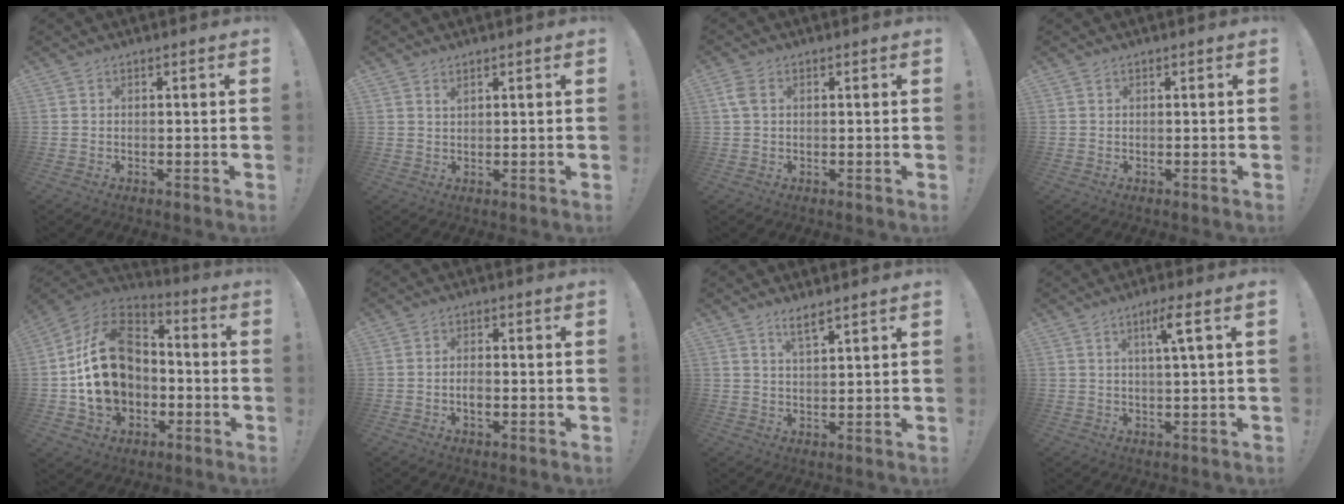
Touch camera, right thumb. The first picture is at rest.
{"total": 1.2, "force": [1.0, 0.4, 0.3], "torque": [-0.001, -0.004, 0.020]}
{"total": 2.9, "force": [1.0, 1.6, 2.2], "torque": [-0.048, 0.005, 0.019]}
{"total": 0.0}
{"total": 22.1, "force": [-0.1, 16.8, 14.3], "torque": [-0.244, 0.026, 0.015]}
{"total": 2.4, "force": [-0.9, 1.4, 1.7], "torque": [-0.023, 0.003, -0.016]}
{"total": 4.0, "force": [3.0, 0.2, 2.7], "torque": [-0.048, -0.016, 0.050]}
{"total": 5.5, "force": [2.0, -0.2, 5.1], "torque": [-0.087, -0.001, 0.024]}